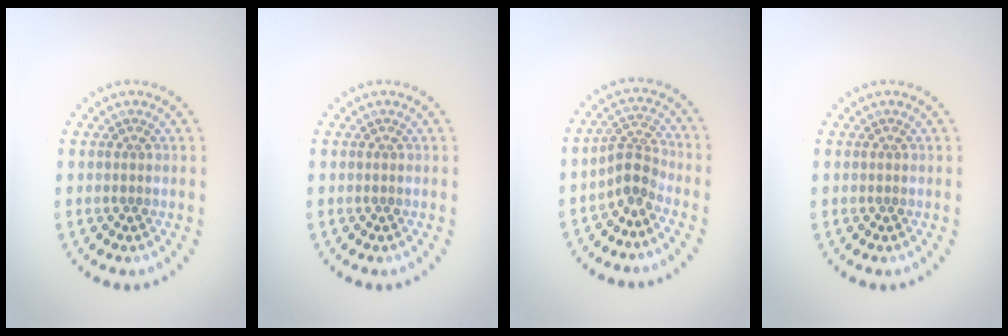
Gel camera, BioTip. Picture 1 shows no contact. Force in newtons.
{"total": 0.0}
{"total": 2.4, "press": 1.7, "slide": 1.7}
{"total": 0.0}